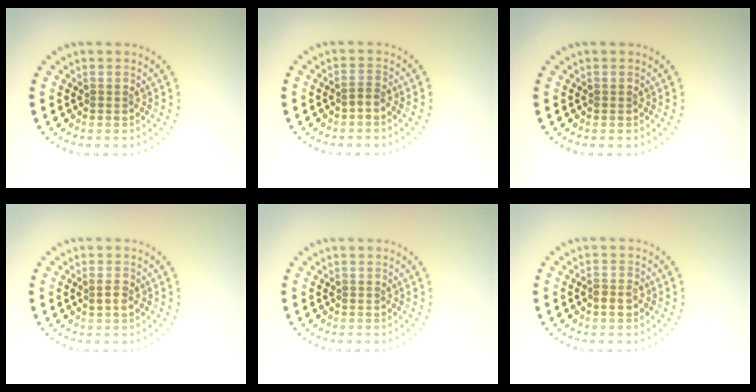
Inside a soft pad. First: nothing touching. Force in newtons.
{"total": 0.9, "press": 0.8, "slide": 0.5}
{"total": 0.0}
{"total": 1.2, "press": 1.2, "slide": 0.2}
{"total": 0.0}
{"total": 1.6, "press": 1.4, "slide": 0.7}